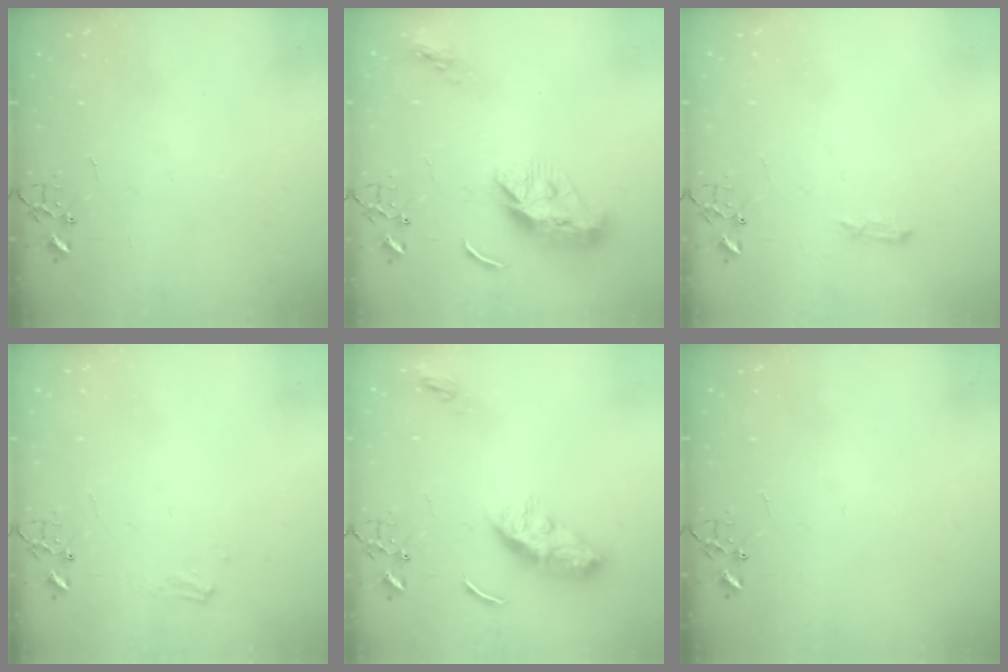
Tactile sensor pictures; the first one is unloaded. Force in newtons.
{"total": 12.7, "press": 12.7, "slide": 0.3}
{"total": 4.0, "press": 4.0, "slide": 0.6}
{"total": 6.7, "press": 6.7, "slide": 0.7}
{"total": 9.9, "press": 9.9, "slide": 0.1}
{"total": 0.0}